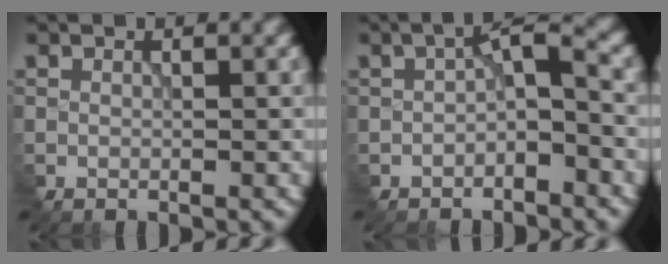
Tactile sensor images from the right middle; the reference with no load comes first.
{"total": 2.7, "force": [-0.9, 1.1, 2.3], "torque": [-0.040, 0.016, -0.020]}